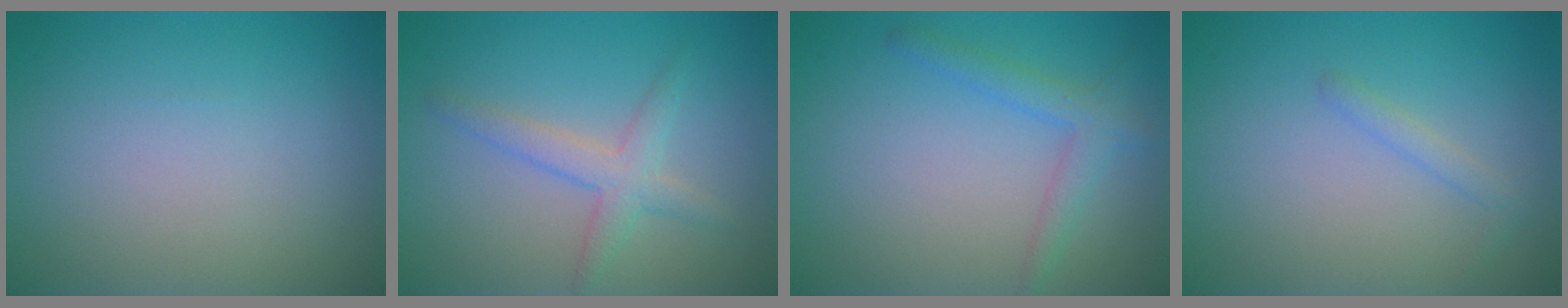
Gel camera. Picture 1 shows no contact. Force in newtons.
{"total": 2.6, "press": 2.6, "slide": 0.2}
{"total": 2.4, "press": 2.4, "slide": 0.1}
{"total": 1.1, "press": 1.1, "slide": 0.0}